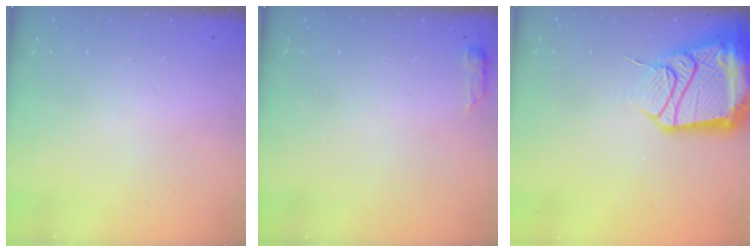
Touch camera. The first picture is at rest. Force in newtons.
{"total": 2.9, "press": 2.8, "slide": 0.6}
{"total": 20.6, "press": 20.5, "slide": 2.3}